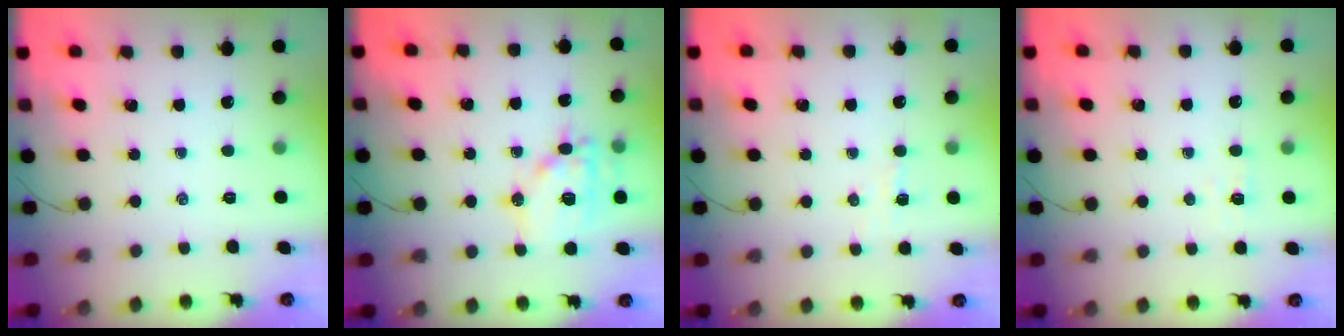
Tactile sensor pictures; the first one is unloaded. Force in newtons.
{"total": 14.0, "press": 13.9, "slide": 1.9}
{"total": 3.6, "press": 3.5, "slide": 0.9}
{"total": 2.2, "press": 2.0, "slide": 0.8}